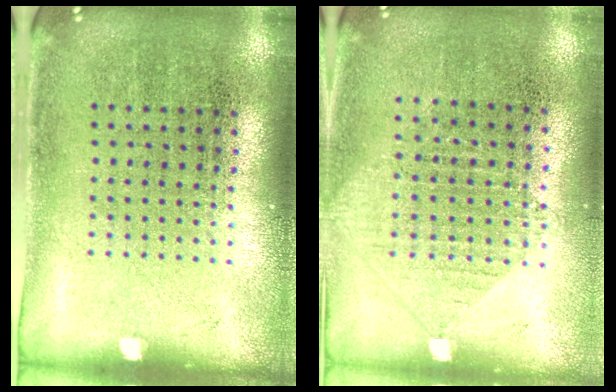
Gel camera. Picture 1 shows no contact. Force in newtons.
{"total": 0.9, "press": 0.9, "slide": 0.2}